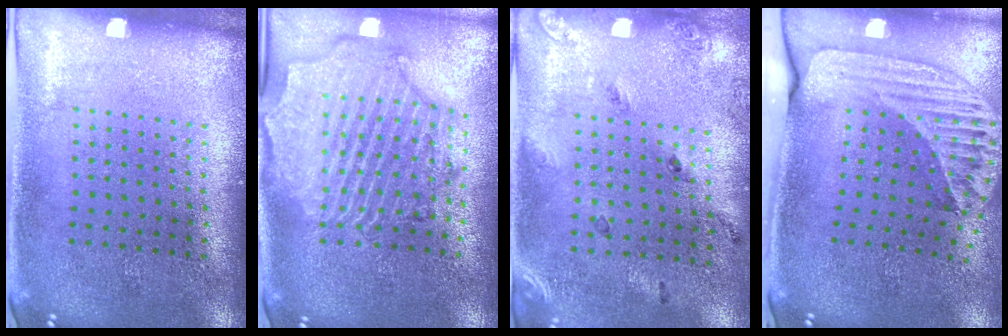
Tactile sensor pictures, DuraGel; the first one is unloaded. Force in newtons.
{"total": 2.6, "press": 2.4, "slide": 1.1}
{"total": 1.7, "press": 1.0, "slide": 1.4}
{"total": 2.6, "press": 1.8, "slide": 1.9}